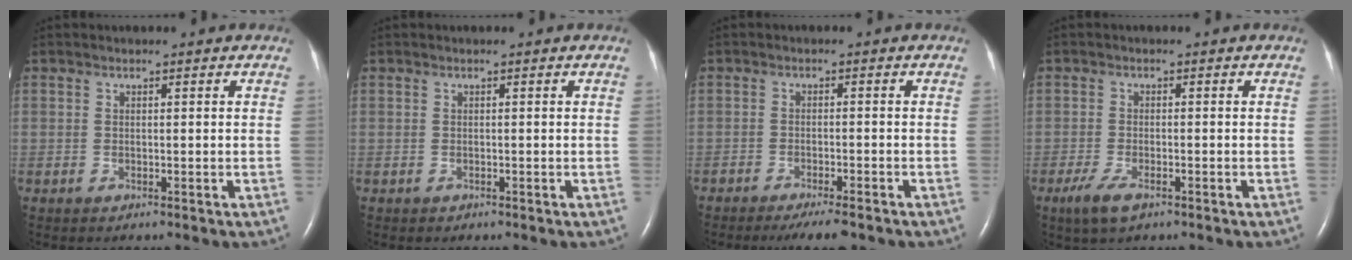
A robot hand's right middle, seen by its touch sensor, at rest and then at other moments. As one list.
[{"total": 0.0}, {"total": 5.6, "force": [-4.5, 1.0, 3.2], "torque": [-0.044, -0.008, -0.066]}, {"total": 3.8, "force": [-2.3, 1.1, 2.8], "torque": [-0.070, -0.007, -0.041]}]